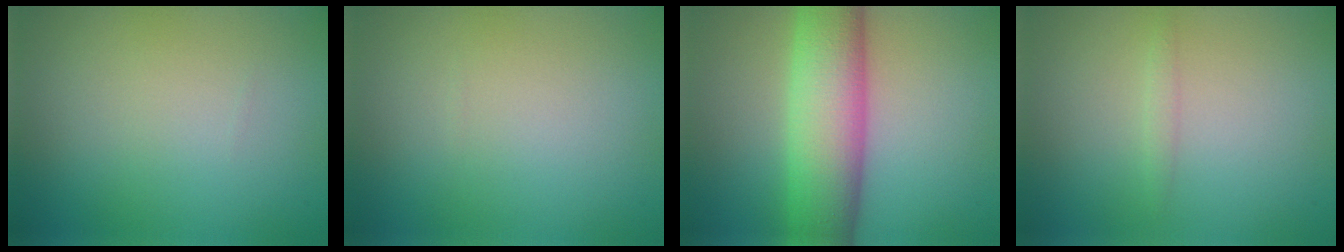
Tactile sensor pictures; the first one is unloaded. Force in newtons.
{"total": 0.0}
{"total": 8.7, "press": 8.7, "slide": 0.6}
{"total": 0.7, "press": 0.7, "slide": 0.1}